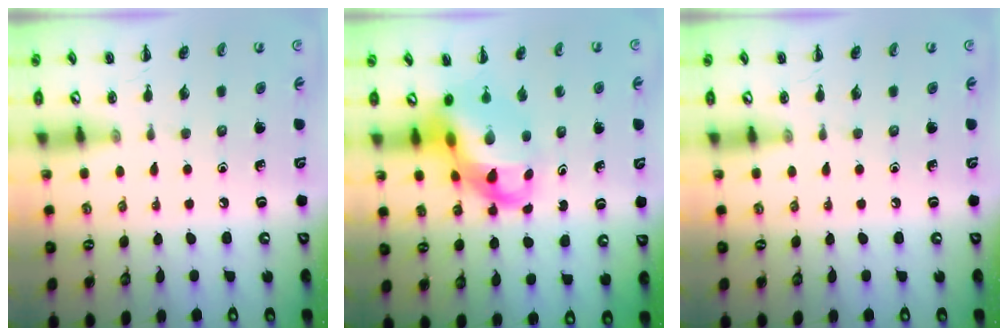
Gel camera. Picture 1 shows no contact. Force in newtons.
{"total": 10.4, "press": 10.1, "slide": 2.6}
{"total": 0.0}